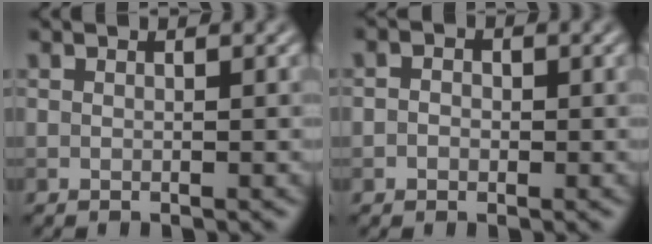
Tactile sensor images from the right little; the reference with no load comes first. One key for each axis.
{"total": 1.3, "fx": -0.2, "fy": 1.1, "fz": 0.6, "tx": -0.002, "ty": 0.000, "tz": -0.016}